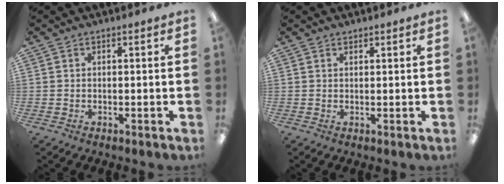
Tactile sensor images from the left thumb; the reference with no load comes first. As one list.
[{"total": 0.9, "force": [0.8, 0.4, 0.1], "torque": [0.006, -0.003, 0.013]}]